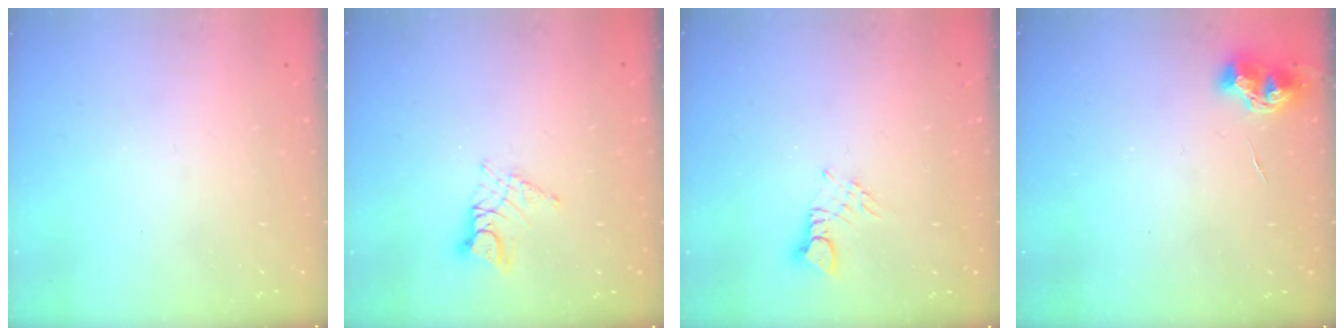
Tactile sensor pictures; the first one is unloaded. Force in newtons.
{"total": 7.1, "press": 7.1, "slide": 0.5}
{"total": 2.9, "press": 2.9, "slide": 0.2}
{"total": 8.0, "press": 7.9, "slide": 0.7}